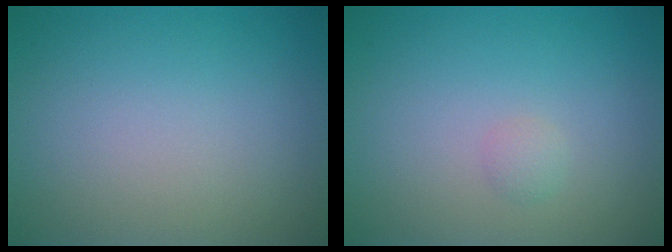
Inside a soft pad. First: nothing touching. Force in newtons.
{"total": 0.7, "press": 0.7, "slide": 0.0}